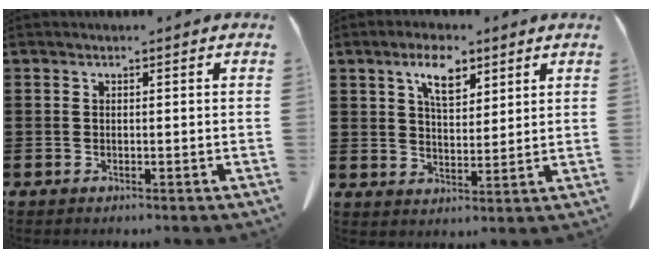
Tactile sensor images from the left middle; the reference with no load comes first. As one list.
[{"total": 6.6, "force": [4.2, 2.7, 4.3], "torque": [-0.073, -0.005, 0.071]}]